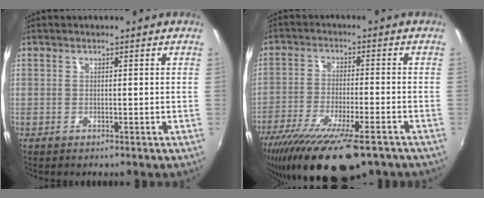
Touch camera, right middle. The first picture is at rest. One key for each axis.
{"total": 19.3, "fx": -14.2, "fy": 4.5, "fz": 12.3, "tx": -0.241, "ty": -0.064, "tz": -0.233}